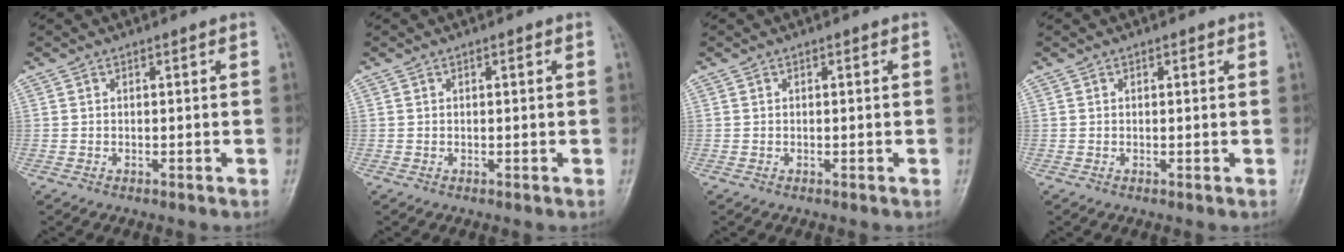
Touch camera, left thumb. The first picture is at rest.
{"total": 0.5, "force": [0.2, 0.2, 0.5], "torque": [-0.006, 0.001, 0.002]}
{"total": 0.0}
{"total": 0.8, "force": [0.4, 0.5, 0.5], "torque": [-0.002, -0.001, 0.003]}